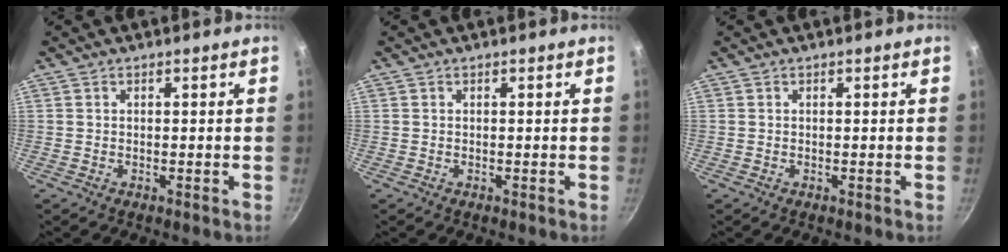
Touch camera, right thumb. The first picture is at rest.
{"total": 0.0}
{"total": 0.0}